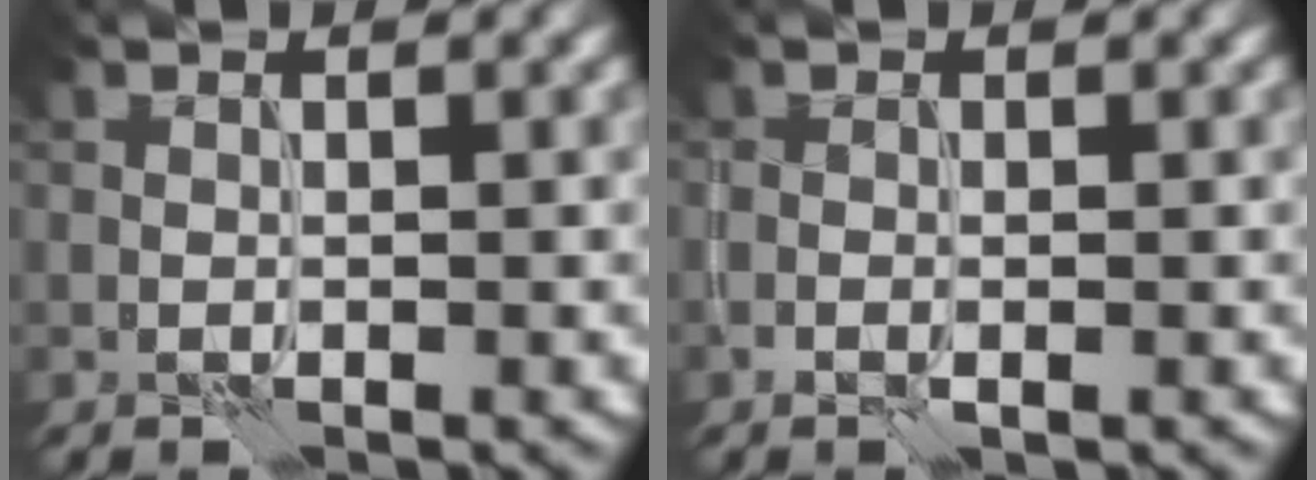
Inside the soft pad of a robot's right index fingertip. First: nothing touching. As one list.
[{"total": 0.0}]